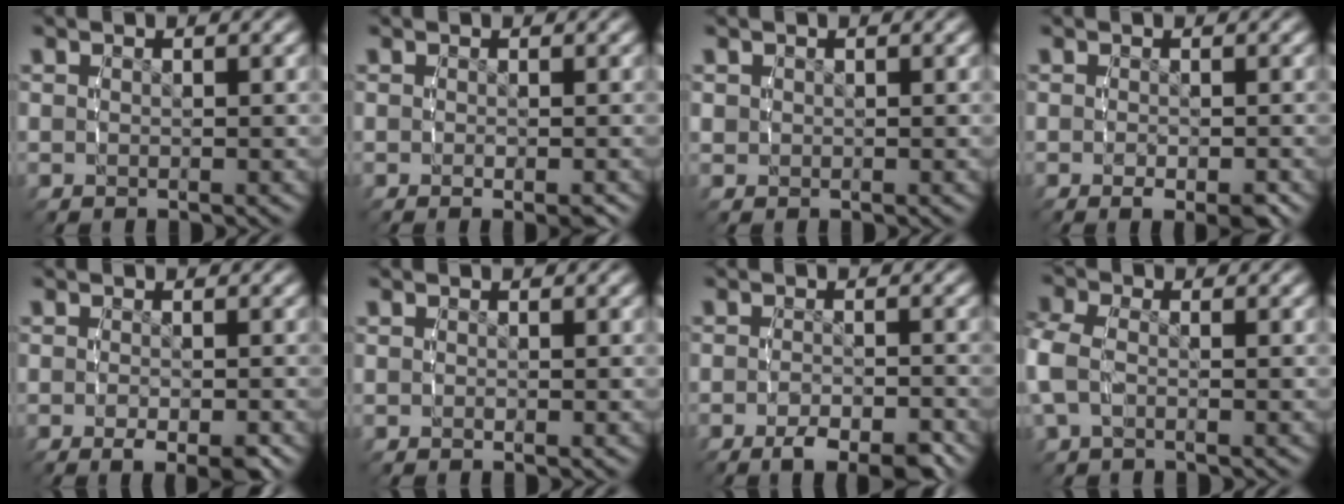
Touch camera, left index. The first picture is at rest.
{"total": 1.0, "force": [-0.5, 0.2, 0.8], "torque": [-0.015, -0.004, -0.006]}
{"total": 0.9, "force": [0.3, 0.9, 0.2], "torque": [-0.007, 0.000, 0.010]}
{"total": 2.0, "force": [-1.1, 0.7, 1.5], "torque": [-0.029, -0.009, -0.013]}
{"total": 2.5, "force": [-1.3, 0.9, 2.0], "torque": [-0.038, -0.012, -0.017]}
{"total": 0.0}
{"total": 3.8, "force": [-2.7, 1.2, 2.5], "torque": [-0.047, -0.010, -0.045]}
{"total": 3.3, "force": [-0.6, 2.5, 2.1], "torque": [-0.082, -0.011, -0.009]}